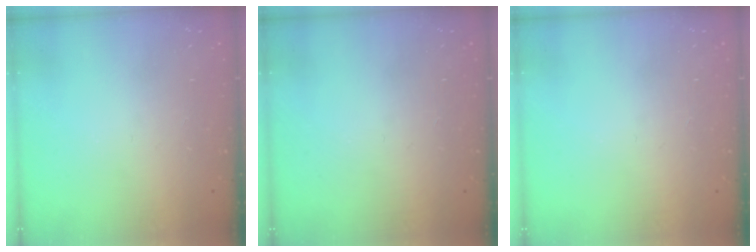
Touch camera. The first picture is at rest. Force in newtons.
{"total": 0.0}
{"total": 0.0}